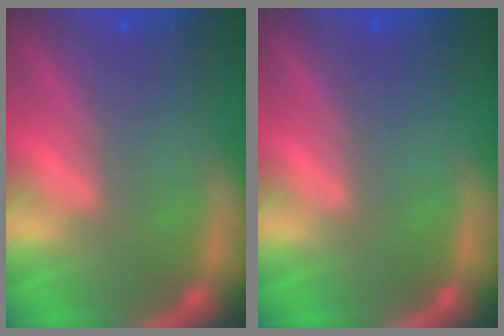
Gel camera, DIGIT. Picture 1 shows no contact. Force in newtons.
{"total": 0.0}